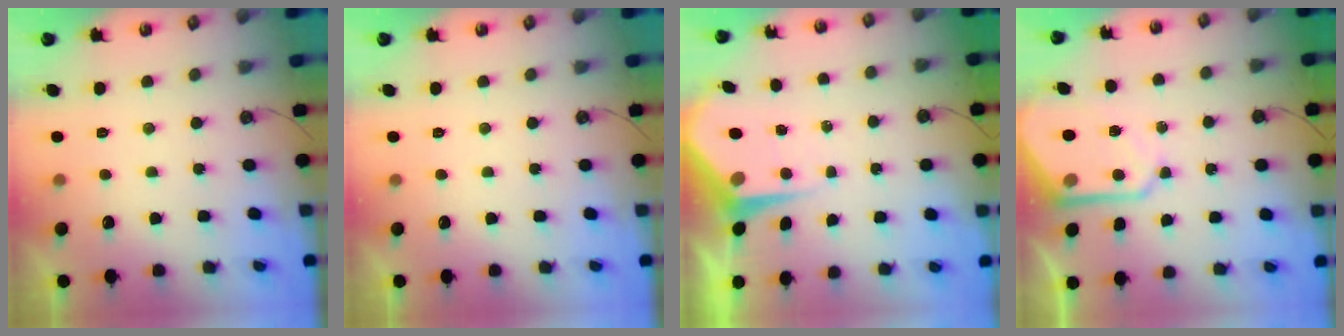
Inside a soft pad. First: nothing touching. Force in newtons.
{"total": 0.0}
{"total": 6.7, "press": 6.7, "slide": 0.6}
{"total": 10.5, "press": 10.5, "slide": 0.8}